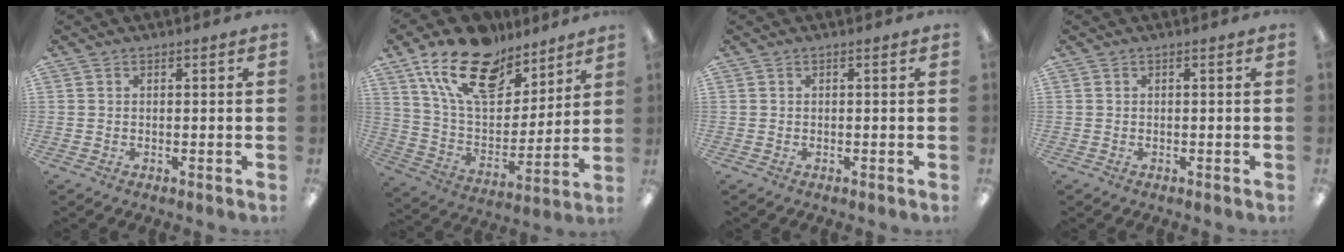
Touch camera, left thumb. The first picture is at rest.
{"total": 20.7, "force": [13.9, 10.6, 11.2], "torque": [-0.209, -0.070, 0.251]}
{"total": 0.0}
{"total": 0.0}